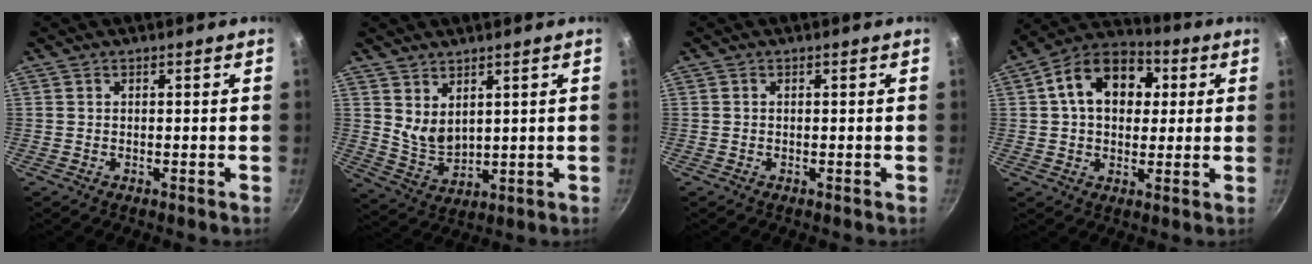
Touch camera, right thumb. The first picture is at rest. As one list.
[{"total": 5.7, "force": [3.2, 3.2, 3.5], "torque": [-0.055, -0.035, 0.074]}, {"total": 0.0}, {"total": 15.1, "force": [3.4, 10.8, 10.0], "torque": [-0.130, 0.020, 0.037]}]